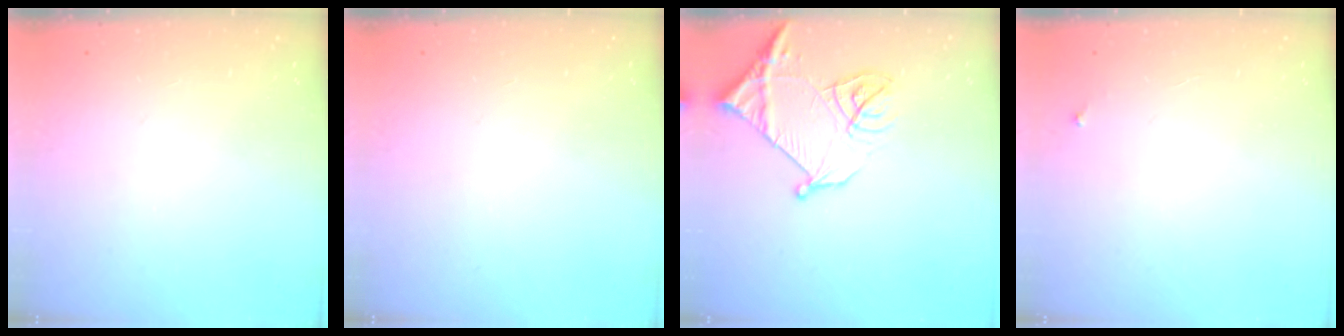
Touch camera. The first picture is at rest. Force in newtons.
{"total": 0.0}
{"total": 14.4, "press": 14.3, "slide": 1.6}
{"total": 2.2, "press": 2.2, "slide": 0.1}